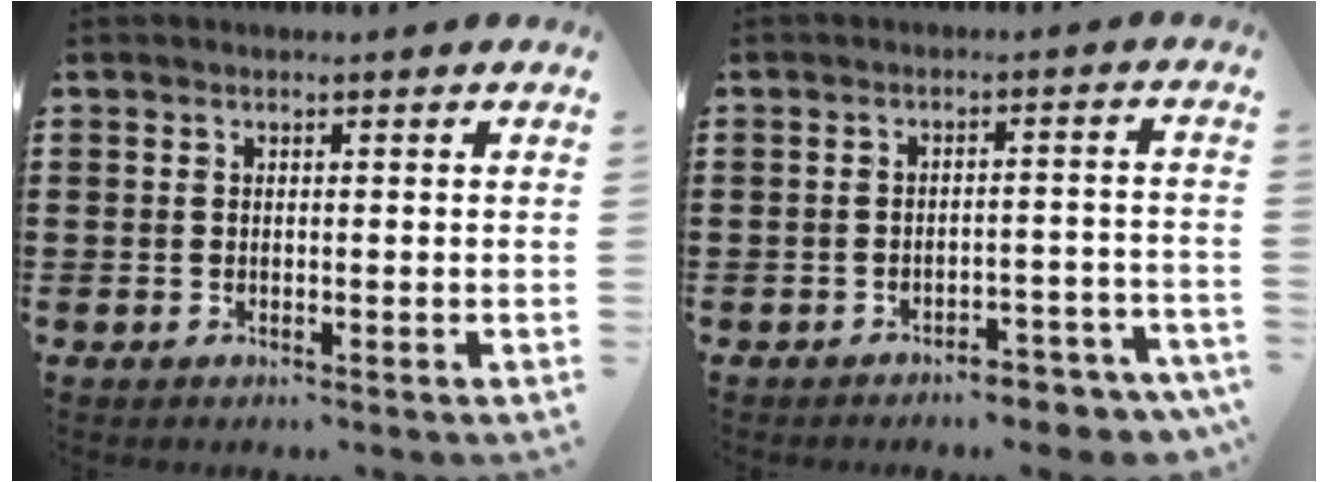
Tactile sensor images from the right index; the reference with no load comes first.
{"total": 3.9, "force": [-3.7, 0.4, 1.2], "torque": [-0.023, 0.000, -0.074]}